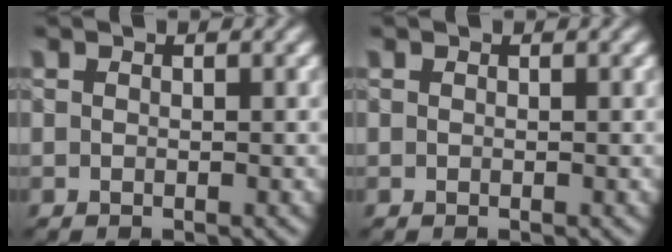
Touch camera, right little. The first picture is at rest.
{"total": 0.0}